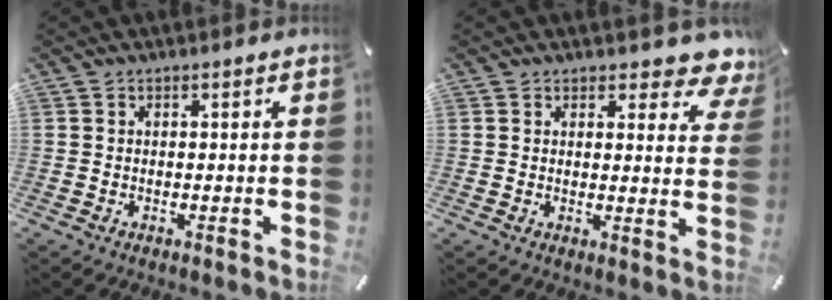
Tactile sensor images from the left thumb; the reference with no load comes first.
{"total": 5.8, "force": [4.6, 2.8, 2.2], "torque": [-0.008, -0.037, 0.076]}